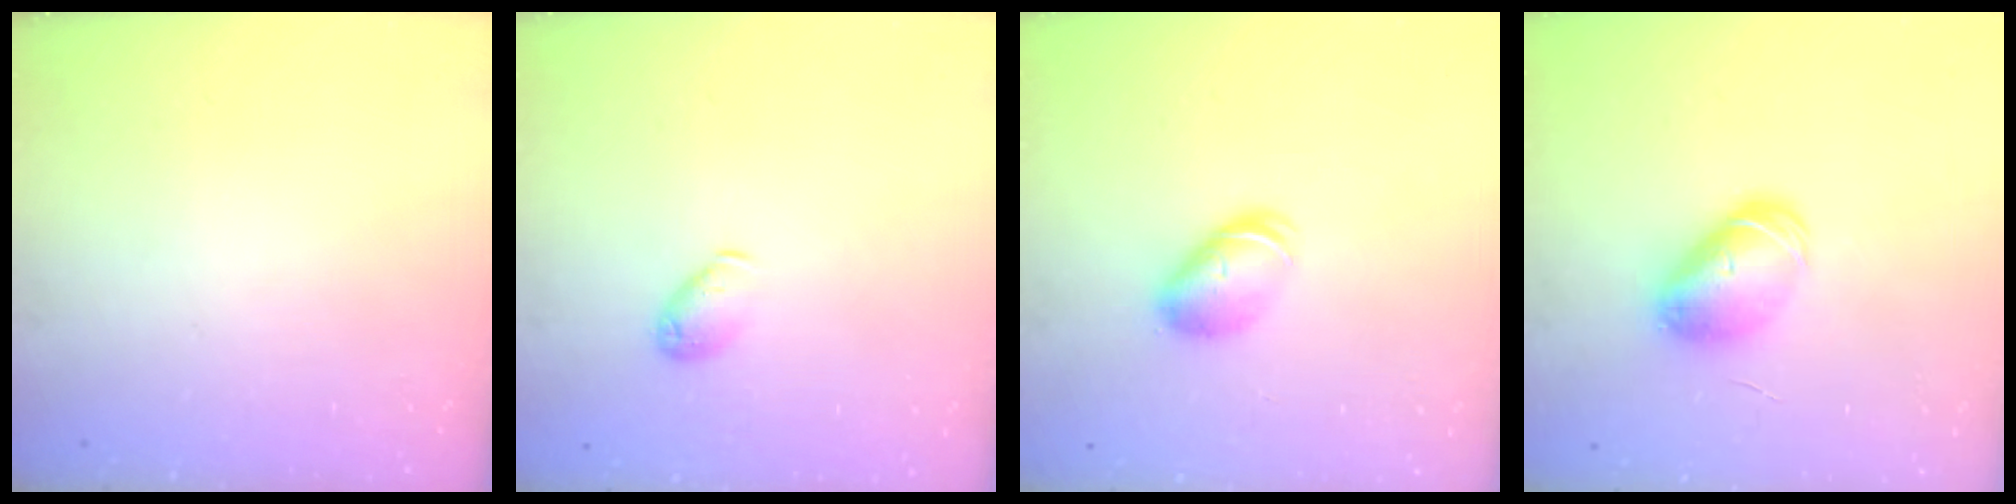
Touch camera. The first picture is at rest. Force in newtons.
{"total": 6.2, "press": 6.2, "slide": 0.7}
{"total": 7.8, "press": 7.8, "slide": 0.5}
{"total": 7.8, "press": 7.8, "slide": 0.2}